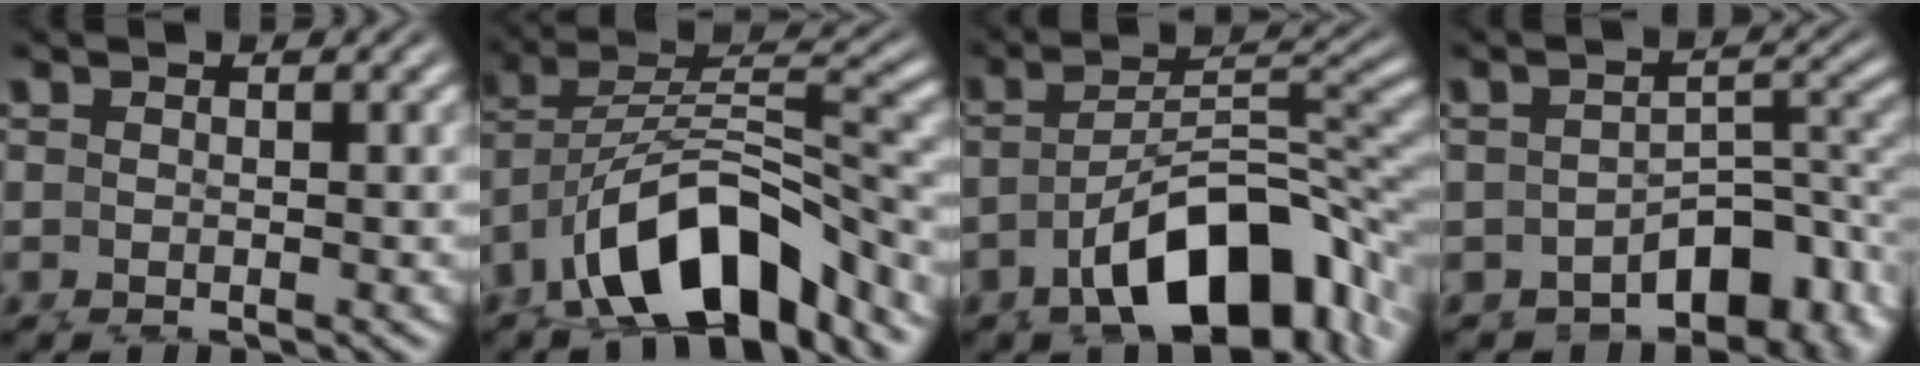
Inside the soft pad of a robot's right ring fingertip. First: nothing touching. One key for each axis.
{"total": 7.1, "fx": -2.0, "fy": 4.4, "fz": 5.2, "tx": -0.109, "ty": -0.024, "tz": -0.017}
{"total": 10.0, "fx": -3.5, "fy": 5.5, "fz": 7.5, "tx": -0.105, "ty": -0.030, "tz": -0.033}
{"total": 3.6, "fx": -2.0, "fy": 2.0, "fz": 2.3, "tx": -0.010, "ty": -0.007, "tz": -0.025}